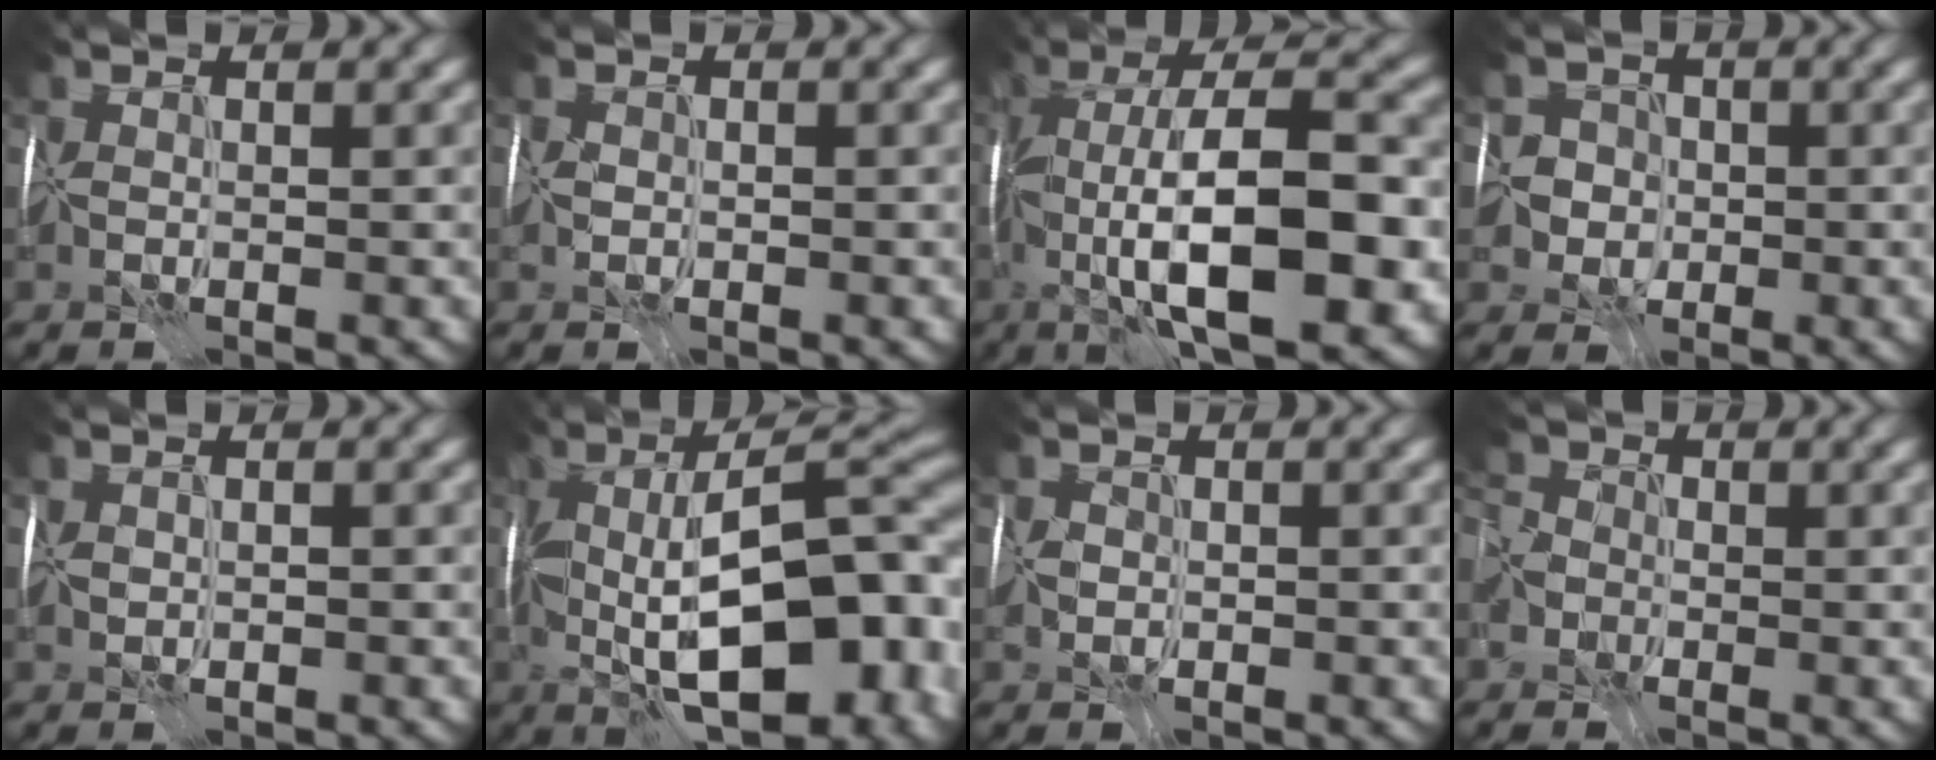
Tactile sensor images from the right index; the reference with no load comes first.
{"total": 0.9, "force": [-0.7, 0.5, 0.2], "torque": [-0.005, 0.001, -0.014]}
{"total": 13.4, "force": [-3.2, 4.5, 12.2], "torque": [-0.192, 0.002, -0.065]}
{"total": 4.8, "force": [-1.2, 4.5, 1.3], "torque": [0.001, 0.023, -0.043]}
{"total": 0.7, "force": [-0.6, 0.3, 0.2], "torque": [-0.007, 0.000, -0.010]}
{"total": 16.7, "force": [-3.7, 7.1, 14.6], "torque": [-0.200, 0.008, -0.058]}
{"total": 1.8, "force": [-0.7, 1.4, 0.7], "torque": [-0.014, -0.001, -0.014]}
{"total": 5.3, "force": [-1.7, 4.3, 2.5], "torque": [-0.052, 0.007, -0.054]}